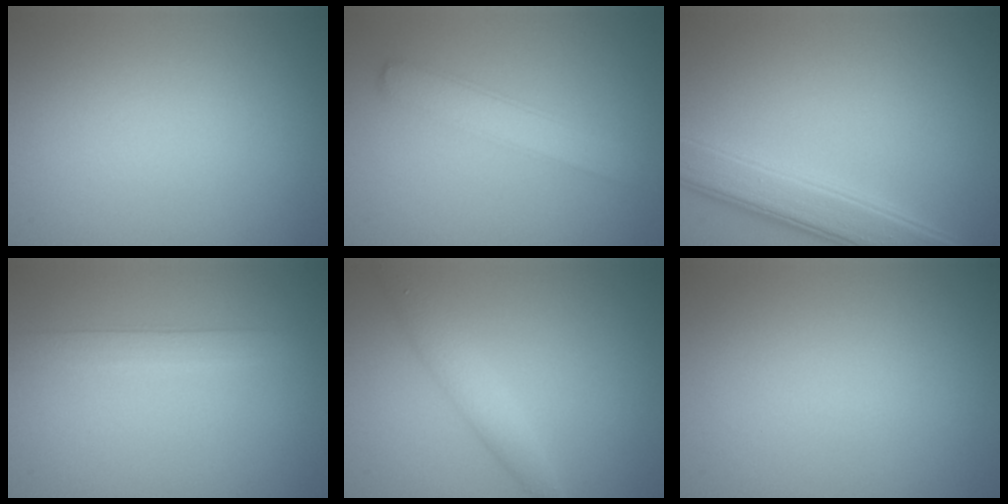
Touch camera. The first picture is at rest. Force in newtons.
{"total": 2.5, "press": 2.5, "slide": 0.1}
{"total": 4.9, "press": 4.8, "slide": 0.3}
{"total": 2.1, "press": 2.1, "slide": 0.1}
{"total": 2.4, "press": 2.4, "slide": 0.1}
{"total": 0.0}